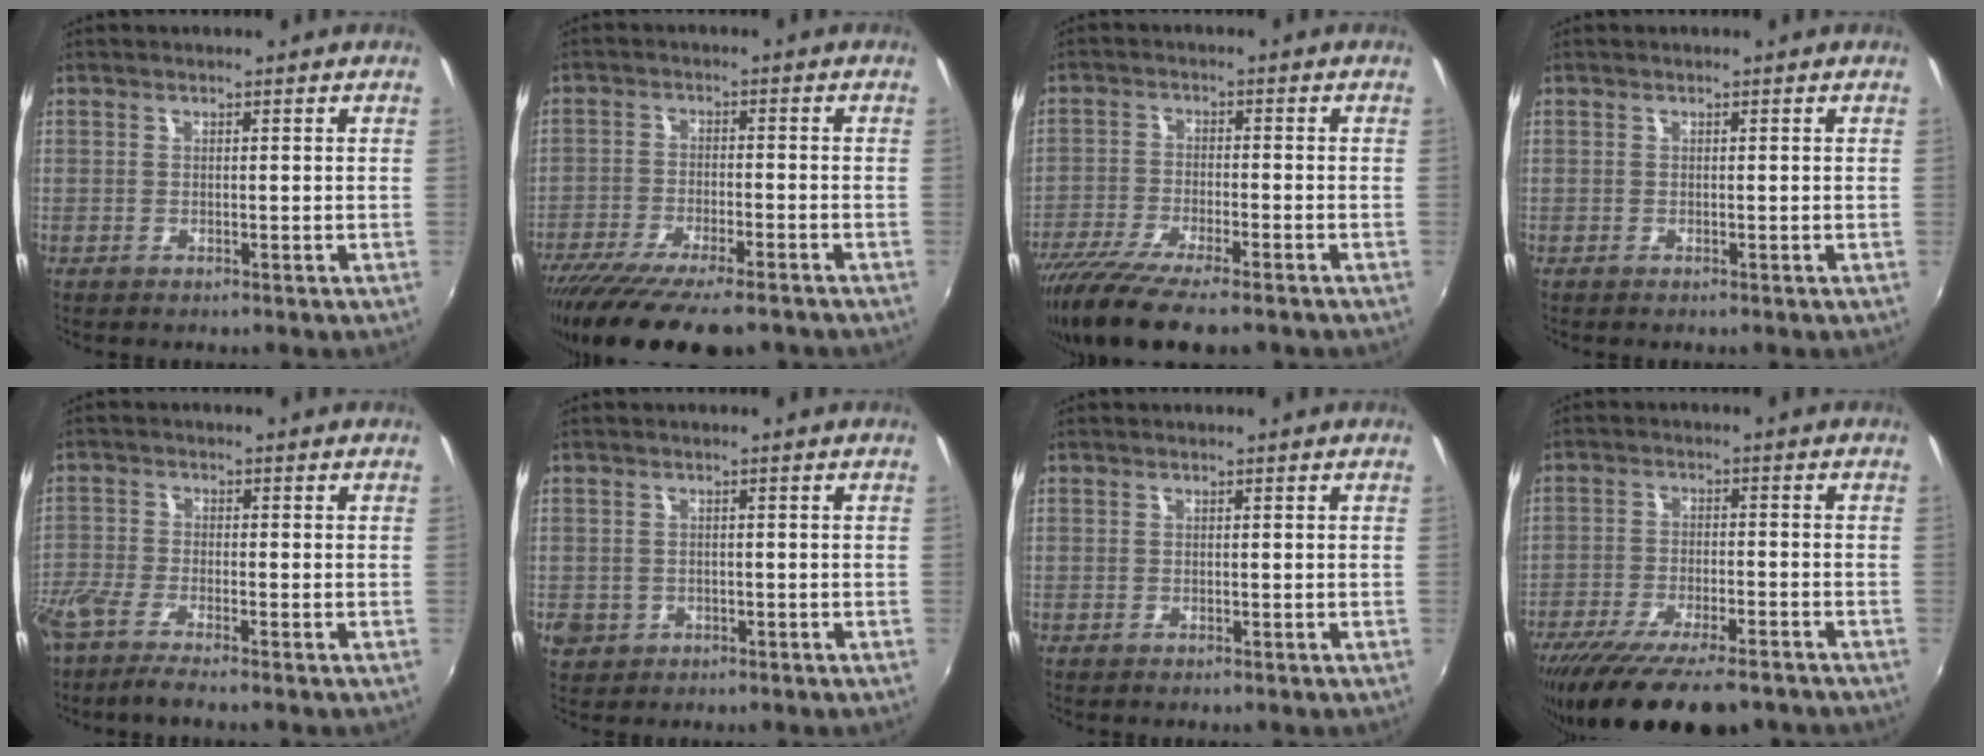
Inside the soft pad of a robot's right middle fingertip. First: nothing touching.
{"total": 17.4, "force": [-14.0, 3.8, 9.7], "torque": [-0.196, -0.054, -0.225]}
{"total": 13.3, "force": [-10.4, 2.7, 8.0], "torque": [-0.173, -0.050, -0.183]}
{"total": 0.0}
{"total": 6.5, "force": [-5.3, 0.7, 3.7], "torque": [-0.098, -0.023, -0.106]}
{"total": 4.3, "force": [-1.0, 3.9, 1.6], "torque": [-0.039, -0.003, -0.012]}
{"total": 0.0}
{"total": 16.7, "force": [-13.1, 4.2, 9.5], "torque": [-0.188, -0.050, -0.204]}